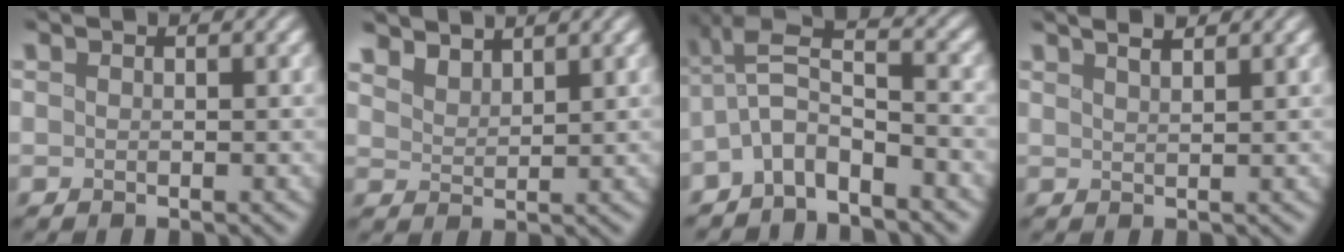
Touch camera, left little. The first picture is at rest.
{"total": 3.3, "force": [3.0, 0.9, 0.7], "torque": [-0.022, -0.007, 0.064]}
{"total": 4.9, "force": [-2.7, 1.8, 3.7], "torque": [-0.071, 0.010, -0.061]}
{"total": 3.7, "force": [2.7, 1.3, 2.2], "torque": [-0.008, 0.028, 0.009]}